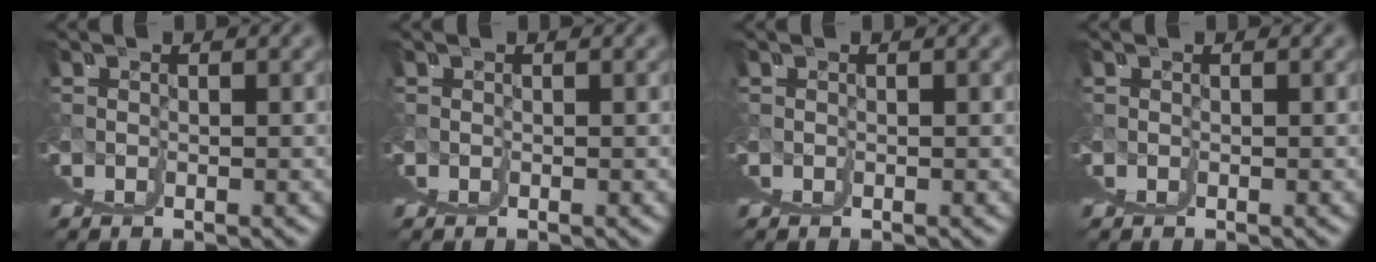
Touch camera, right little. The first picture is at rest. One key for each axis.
{"total": 0.0}
{"total": 0.0}
{"total": 0.0}